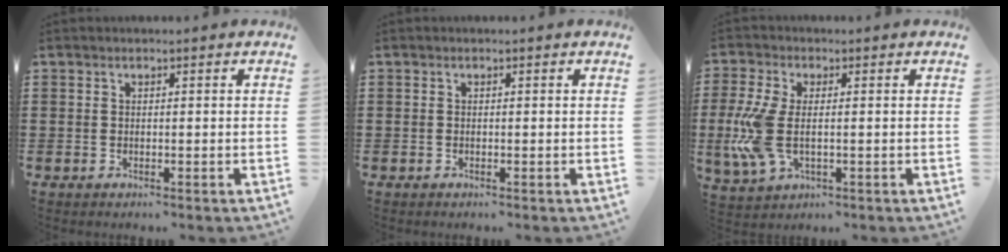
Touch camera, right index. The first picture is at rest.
{"total": 0.0}
{"total": 8.3, "force": [-0.6, 4.1, 7.2], "torque": [-0.181, -0.014, -0.016]}